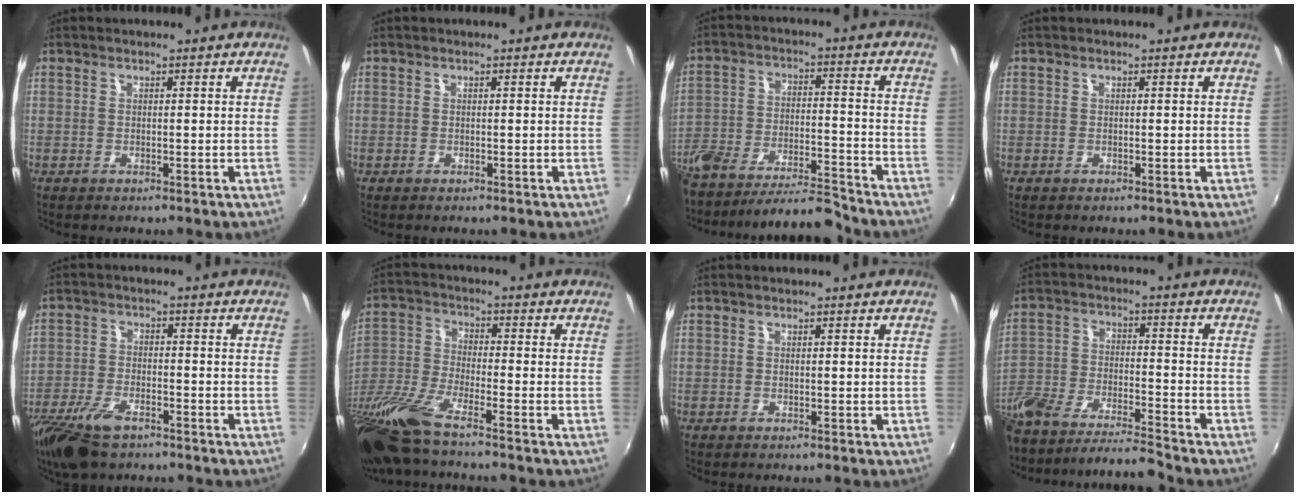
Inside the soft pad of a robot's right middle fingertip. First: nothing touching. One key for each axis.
{"total": 0.0}
{"total": 15.1, "fx": -13.1, "fy": 3.3, "fz": 6.8, "tx": -0.149, "ty": -0.022, "tz": -0.213}
{"total": 0.0}
{"total": 10.8, "fx": -7.5, "fy": 4.5, "fz": 6.4, "tx": -0.156, "ty": -0.025, "tz": -0.146}
{"total": 15.7, "fx": -11.9, "fy": 2.2, "fz": 10.1, "tx": -0.220, "ty": -0.044, "tz": -0.235}
{"total": 0.0}
{"total": 14.3, "fx": -12.2, "fy": 1.7, "fz": 7.3, "tx": -0.161, "ty": -0.030, "tz": -0.223}